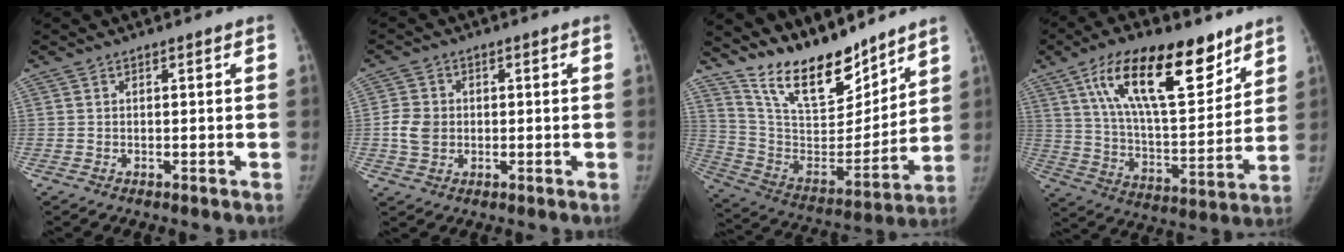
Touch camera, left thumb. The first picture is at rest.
{"total": 4.8, "force": [-0.3, 4.1, 2.4], "torque": [-0.034, 0.000, -0.006]}
{"total": 19.7, "force": [16.2, 6.8, 8.9], "torque": [-0.103, -0.107, 0.292]}
{"total": 23.2, "force": [13.2, 9.6, 16.5], "torque": [-0.230, -0.052, 0.230]}